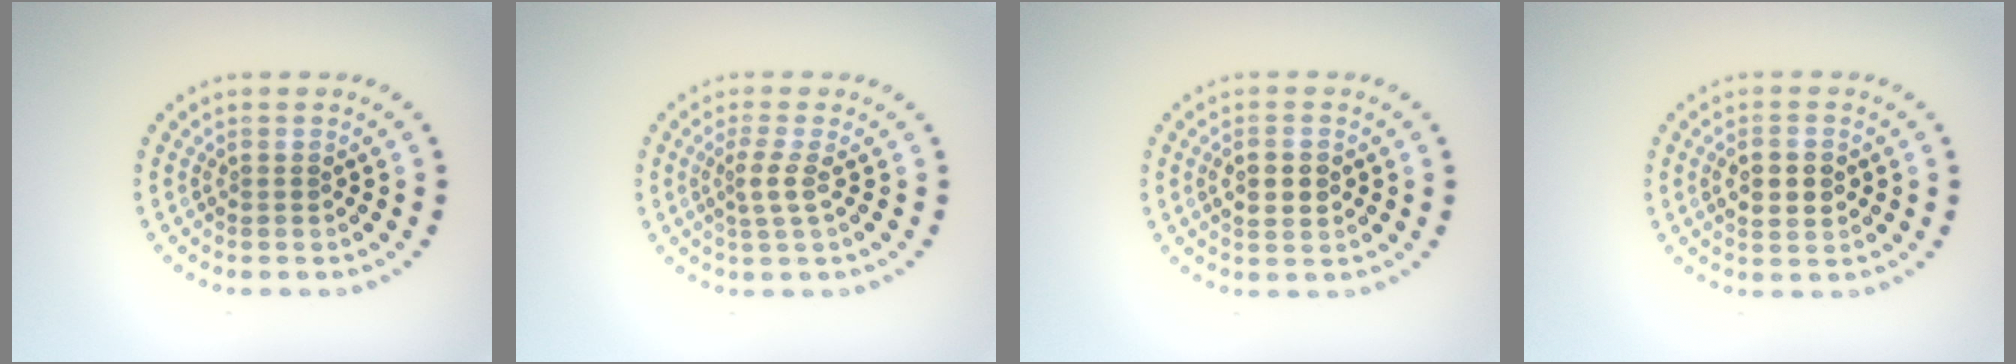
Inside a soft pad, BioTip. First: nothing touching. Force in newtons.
{"total": 1.8, "press": 1.4, "slide": 1.2}
{"total": 2.2, "press": 2.2, "slide": 0.1}
{"total": 3.2, "press": 3.2, "slide": 0.2}